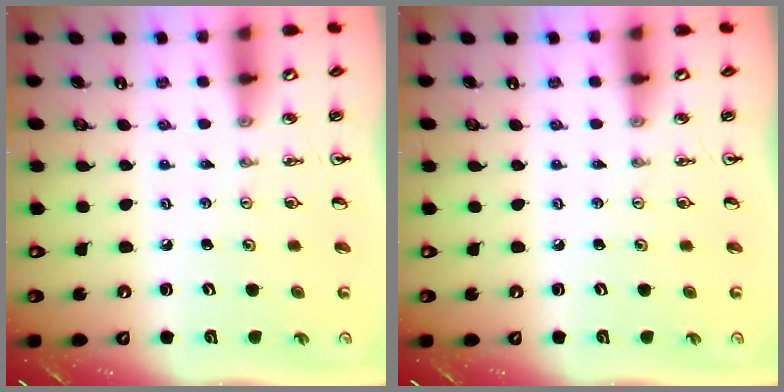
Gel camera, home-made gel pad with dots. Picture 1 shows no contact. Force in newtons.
{"total": 0.0}